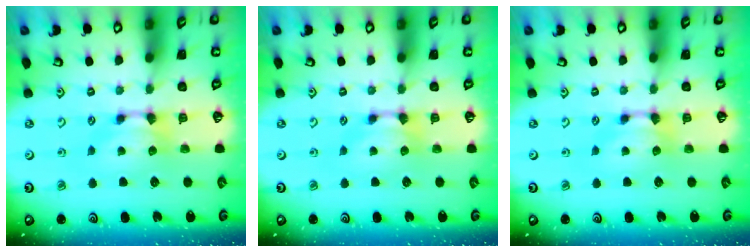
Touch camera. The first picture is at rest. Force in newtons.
{"total": 0.0}
{"total": 0.0}